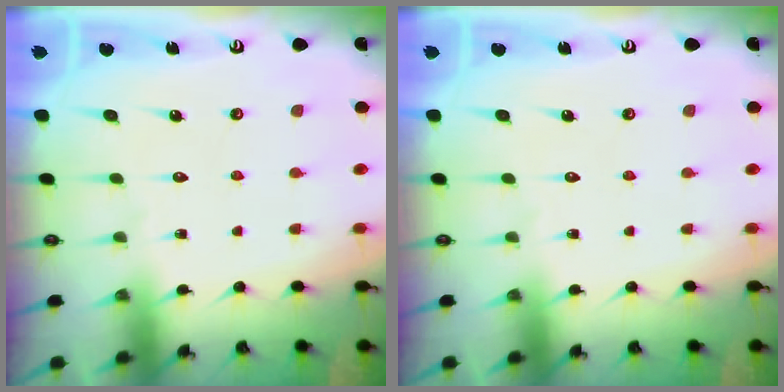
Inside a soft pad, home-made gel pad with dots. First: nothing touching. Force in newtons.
{"total": 0.0}